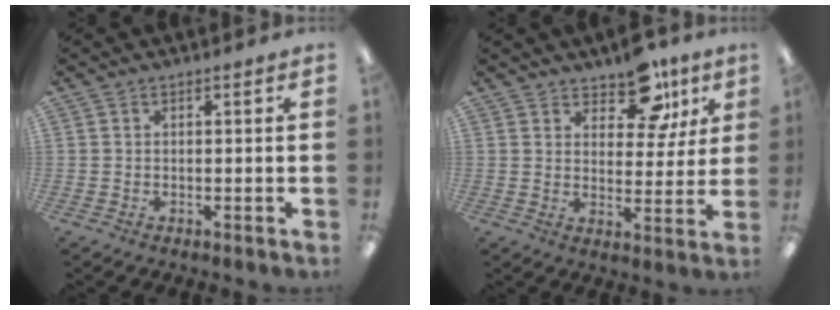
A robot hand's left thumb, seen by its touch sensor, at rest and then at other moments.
{"total": 11.8, "force": [8.1, 6.1, 6.2], "torque": [-0.076, -0.041, 0.141]}